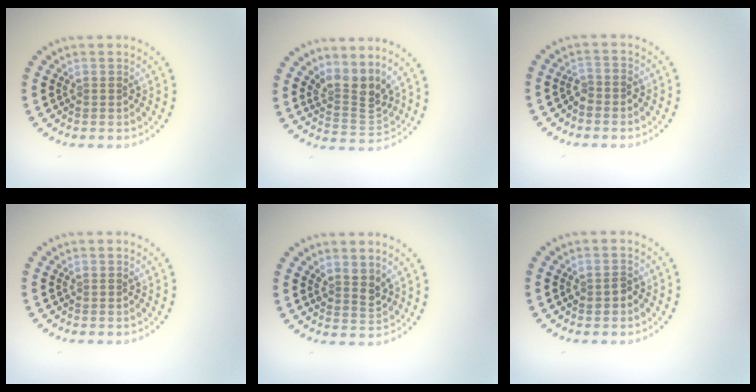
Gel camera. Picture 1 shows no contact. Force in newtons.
{"total": 3.4, "press": 2.3, "slide": 2.5}
{"total": 1.3, "press": 1.1, "slide": 0.7}
{"total": 0.0}
{"total": 1.7, "press": 1.5, "slide": 0.9}
{"total": 1.1, "press": 1.1, "slide": 0.2}